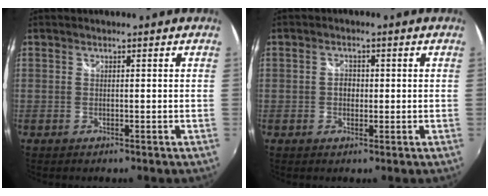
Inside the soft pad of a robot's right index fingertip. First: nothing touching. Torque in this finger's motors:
{"motor_torque": [0.04, -0.03, 0.28, 0.05]}